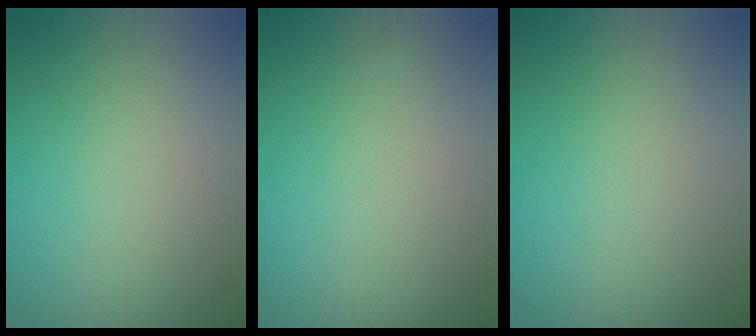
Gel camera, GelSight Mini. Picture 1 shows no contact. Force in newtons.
{"total": 0.0}
{"total": 0.0}